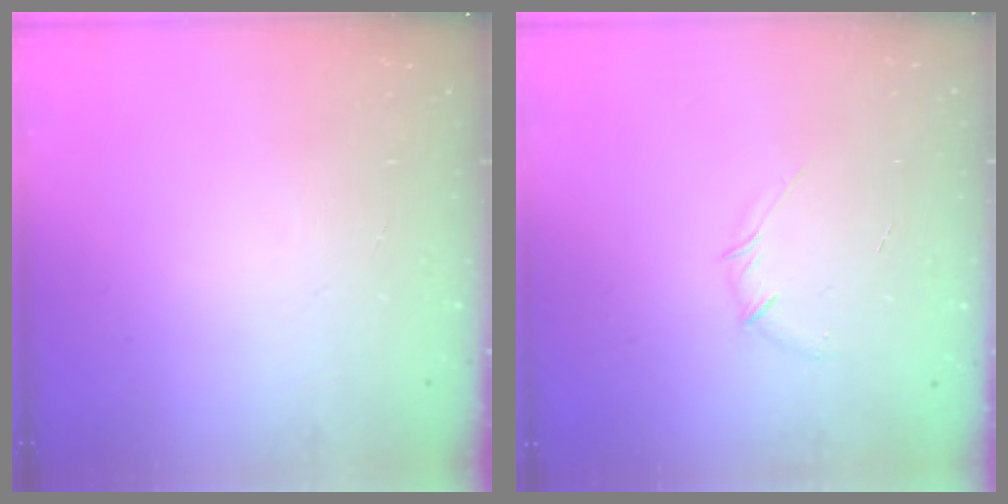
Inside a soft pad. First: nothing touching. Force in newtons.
{"total": 3.6, "press": 3.4, "slide": 1.2}